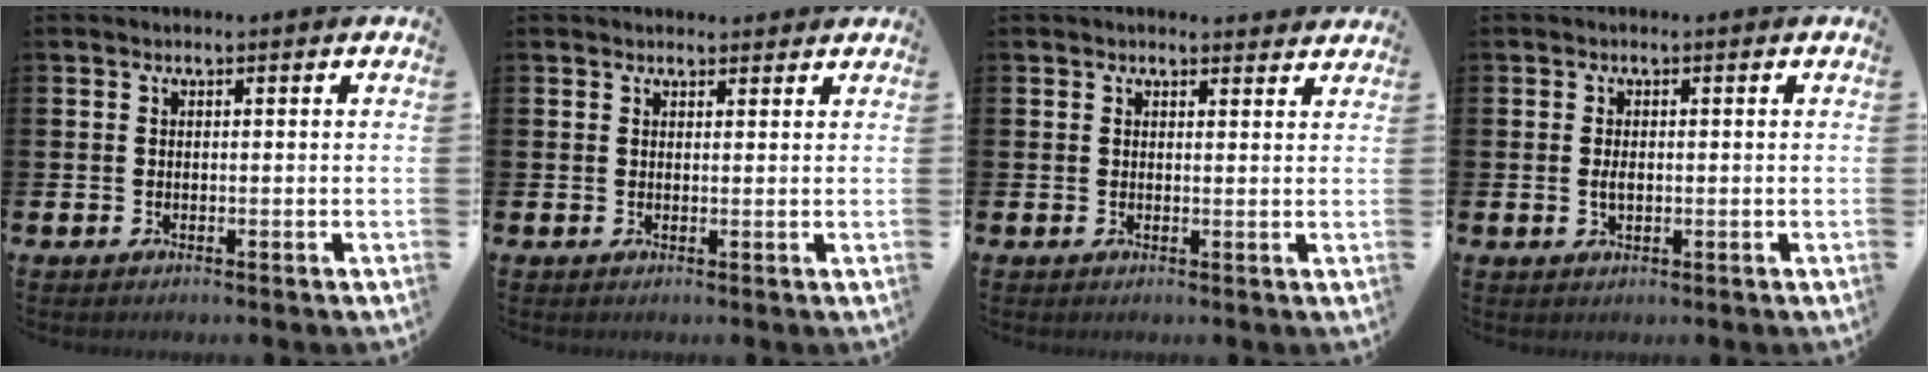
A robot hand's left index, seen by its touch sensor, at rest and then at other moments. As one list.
[{"total": 1.6, "force": [1.5, 0.6, 0.0], "torque": [0.012, -0.005, 0.025]}, {"total": 1.6, "force": [1.6, 0.4, 0.0], "torque": [0.004, -0.005, 0.028]}, {"total": 1.7, "force": [0.0, 0.9, 1.4], "torque": [-0.024, 0.002, -0.003]}]